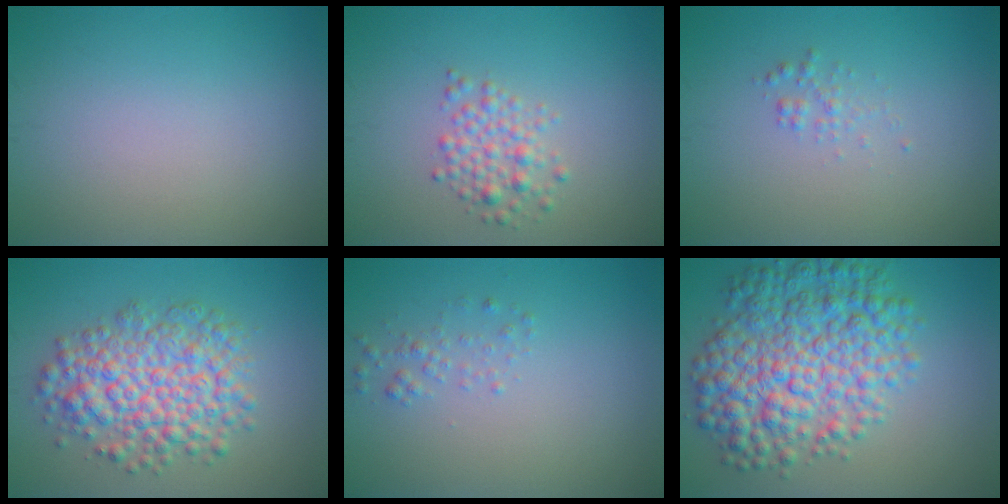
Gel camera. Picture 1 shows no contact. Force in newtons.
{"total": 2.5, "press": 2.5, "slide": 0.1}
{"total": 1.0, "press": 1.0, "slide": 0.0}
{"total": 7.0, "press": 7.0, "slide": 0.2}
{"total": 1.2, "press": 1.2, "slide": 0.1}
{"total": 9.3, "press": 9.3, "slide": 0.2}